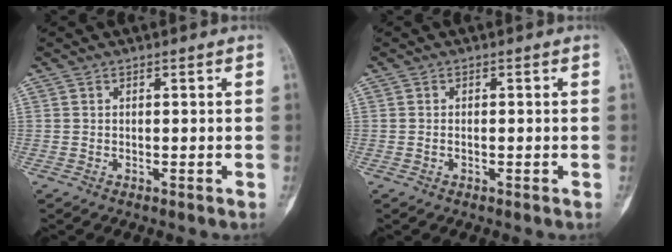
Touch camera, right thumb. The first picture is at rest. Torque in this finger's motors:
{"motor_torque": [-0.63, 0.04, 0.41, 0.07, -0.03]}